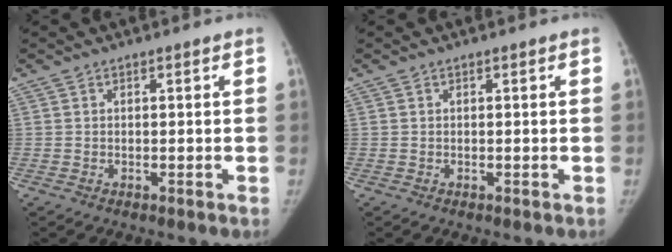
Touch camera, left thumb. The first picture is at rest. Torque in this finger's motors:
{"motor_torque": [-0.25, -0.19, 0.25, -0.15, 0.00]}